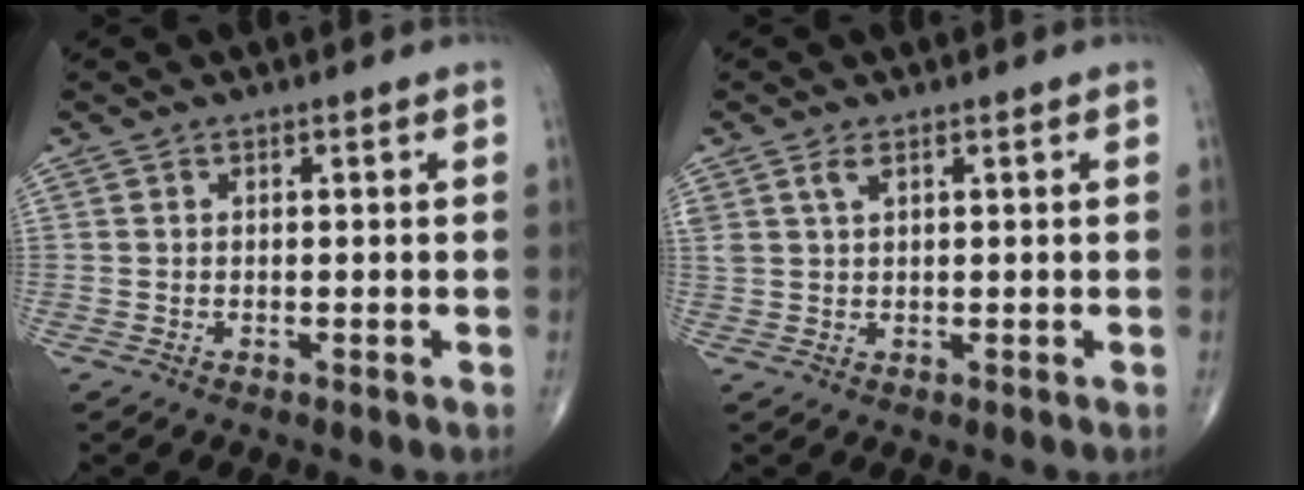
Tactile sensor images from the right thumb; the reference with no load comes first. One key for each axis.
{"total": 2.0, "fx": 1.2, "fy": 0.8, "fz": 1.5, "tx": -0.037, "ty": 0.003, "tz": 0.031}